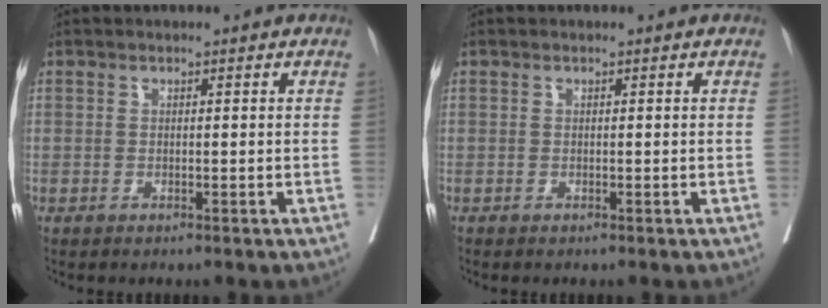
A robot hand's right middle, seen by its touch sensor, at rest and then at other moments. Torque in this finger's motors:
{"motor_torque": [-1.13, -0.46, 0.06, 0.02]}